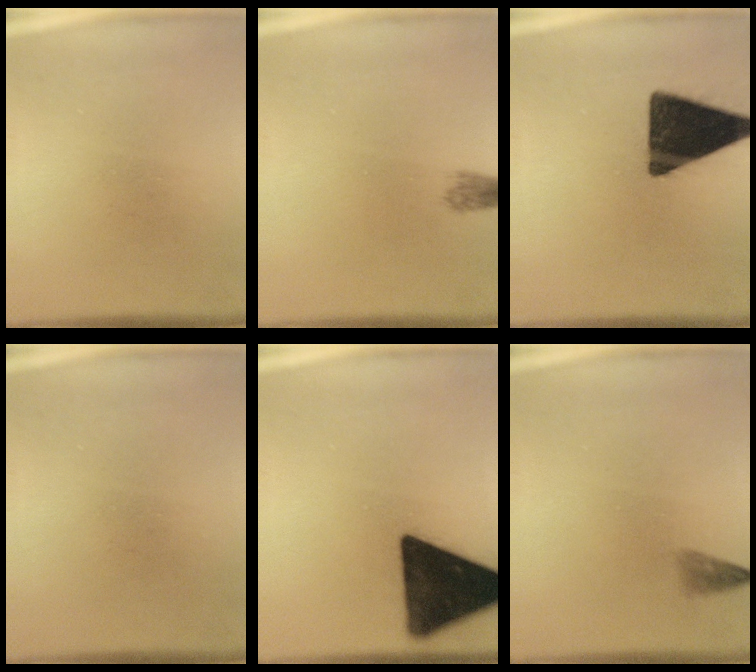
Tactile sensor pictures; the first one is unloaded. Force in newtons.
{"total": 1.7}
{"total": 16.6}
{"total": 0.0}
{"total": 18.4}
{"total": 1.2}